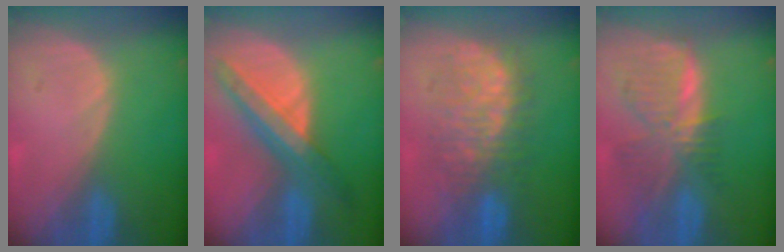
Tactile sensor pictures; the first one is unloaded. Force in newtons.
{"total": 8.7, "press": 7.6, "slide": 4.2}
{"total": 8.8, "press": 8.8, "slide": 0.6}
{"total": 8.5, "press": 7.4, "slide": 4.2}